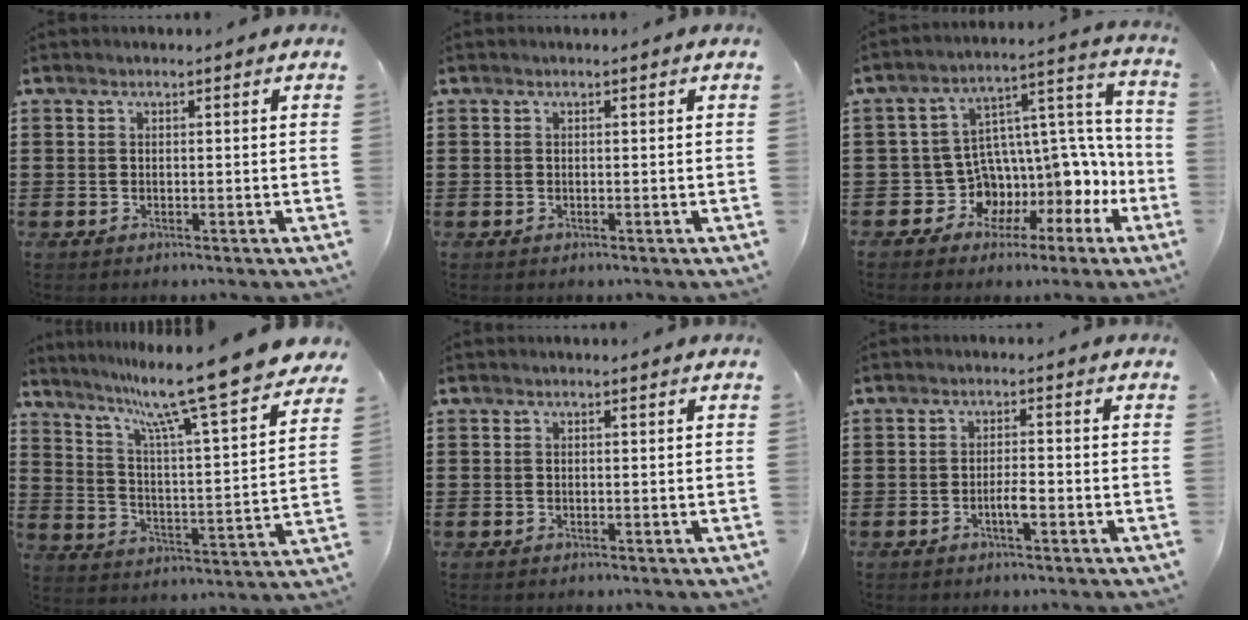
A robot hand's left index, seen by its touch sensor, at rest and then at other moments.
{"total": 0.0}
{"total": 6.8, "force": [-2.1, 5.3, 3.8], "torque": [-0.082, -0.044, -0.037]}
{"total": 12.3, "force": [10.2, -0.7, 6.9], "torque": [-0.151, -0.074, 0.162]}
{"total": 0.0}
{"total": 2.5, "force": [-1.1, 0.5, 2.2], "torque": [-0.041, 0.003, -0.021]}